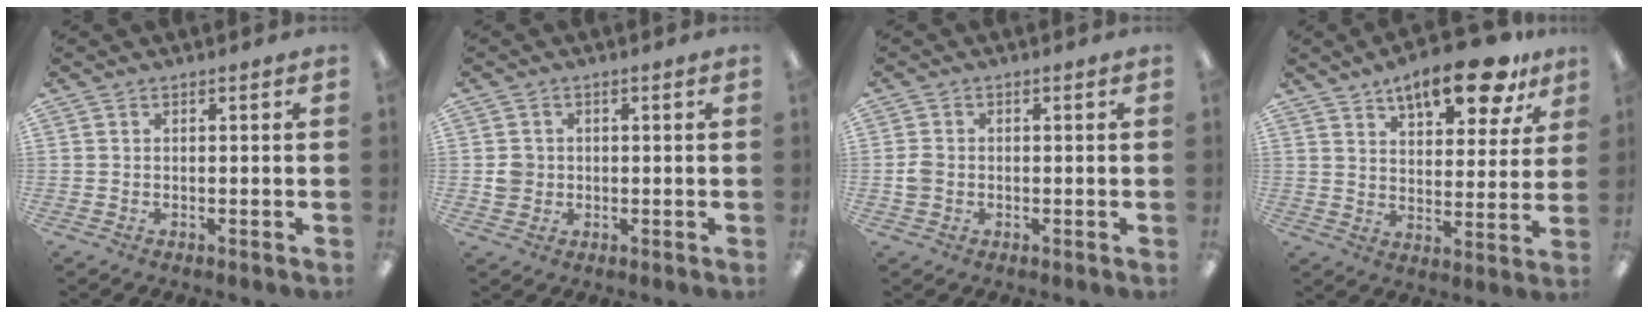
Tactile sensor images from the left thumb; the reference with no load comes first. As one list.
[{"total": 3.2, "force": [-0.1, 3.1, 0.7], "torque": [-0.008, 0.001, -0.005]}, {"total": 2.5, "force": [-0.5, 2.1, 1.3], "torque": [-0.022, 0.003, -0.010]}, {"total": 14.9, "force": [10.2, 5.6, 9.4], "torque": [-0.126, -0.051, 0.167]}]